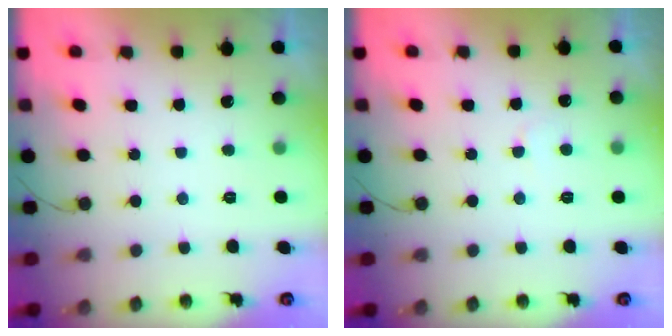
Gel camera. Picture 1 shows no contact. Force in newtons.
{"total": 2.2, "press": 2.2, "slide": 0.2}